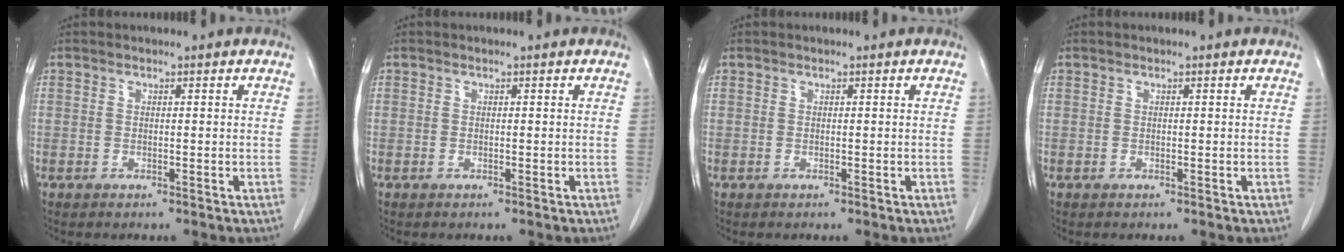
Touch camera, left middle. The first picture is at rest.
{"total": 0.0}
{"total": 0.0}
{"total": 0.0}